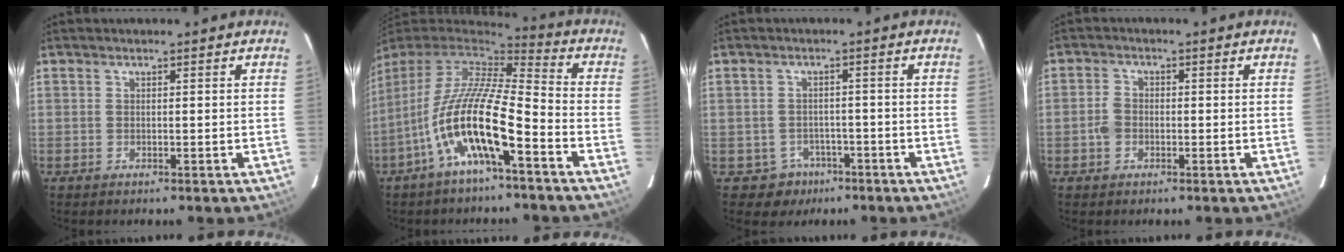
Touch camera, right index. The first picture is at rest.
{"total": 16.6, "force": [-7.0, 3.7, 14.6], "torque": [-0.269, -0.019, -0.138]}
{"total": 4.6, "force": [-2.6, 3.8, 0.0], "torque": [-0.013, 0.020, -0.030]}
{"total": 3.1, "force": [-0.9, 2.5, 1.6], "torque": [-0.034, 0.007, -0.017]}